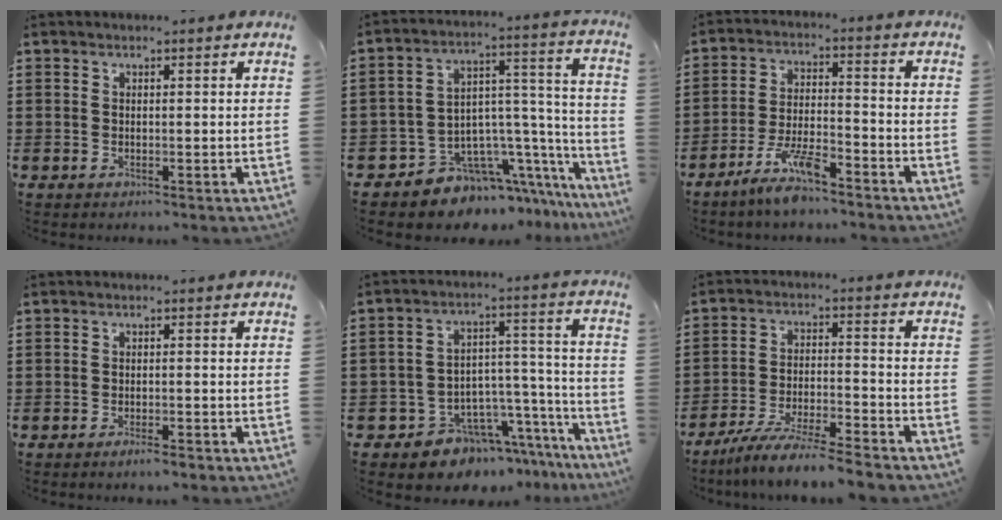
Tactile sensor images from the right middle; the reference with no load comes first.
{"total": 7.7, "force": [-5.8, 4.7, 1.6], "torque": [-0.038, -0.004, -0.104]}
{"total": 7.3, "force": [-5.7, 1.3, 4.4], "torque": [-0.097, -0.002, -0.109]}
{"total": 1.8, "force": [-1.4, 0.2, 1.1], "torque": [-0.019, -0.002, -0.026]}
{"total": 7.6, "force": [-6.5, 4.0, 0.7], "torque": [-0.020, 0.012, -0.118]}
{"total": 7.6, "force": [-7.1, -0.2, 2.7], "torque": [-0.053, -0.002, -0.136]}